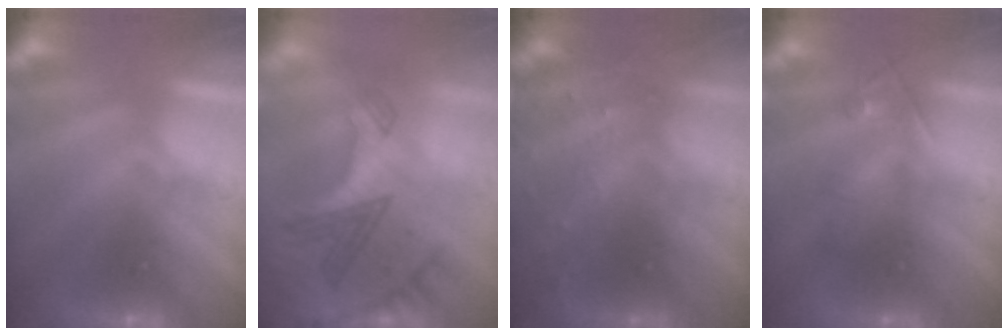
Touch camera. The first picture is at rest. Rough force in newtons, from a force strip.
{"total": 3.1}
{"total": 6.2}
{"total": 2.4}